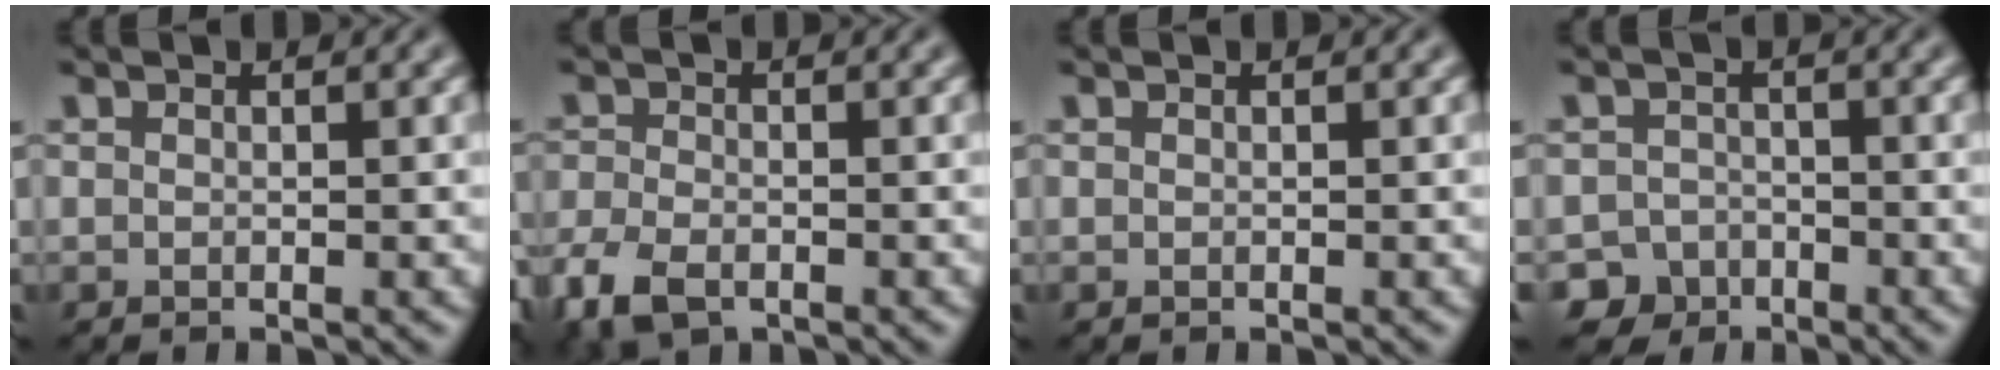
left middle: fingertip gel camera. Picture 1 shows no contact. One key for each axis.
{"total": 5.0, "fx": -3.0, "fy": 2.7, "fz": 2.9, "tx": -0.071, "ty": -0.008, "tz": -0.067}
{"total": 0.0}
{"total": 4.4, "fx": -2.9, "fy": 3.3, "fz": 0.2, "tx": 0.025, "ty": -0.001, "tz": -0.053}